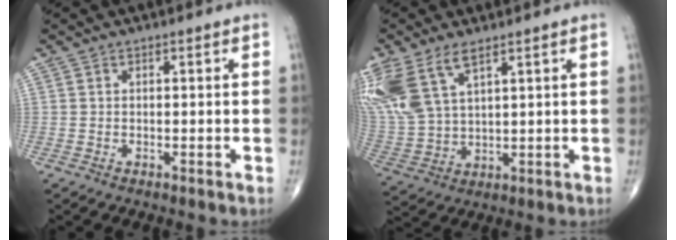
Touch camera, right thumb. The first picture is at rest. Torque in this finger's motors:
{"motor_torque": [0.34, 2.07, 1.14, 1.09, 0.44]}